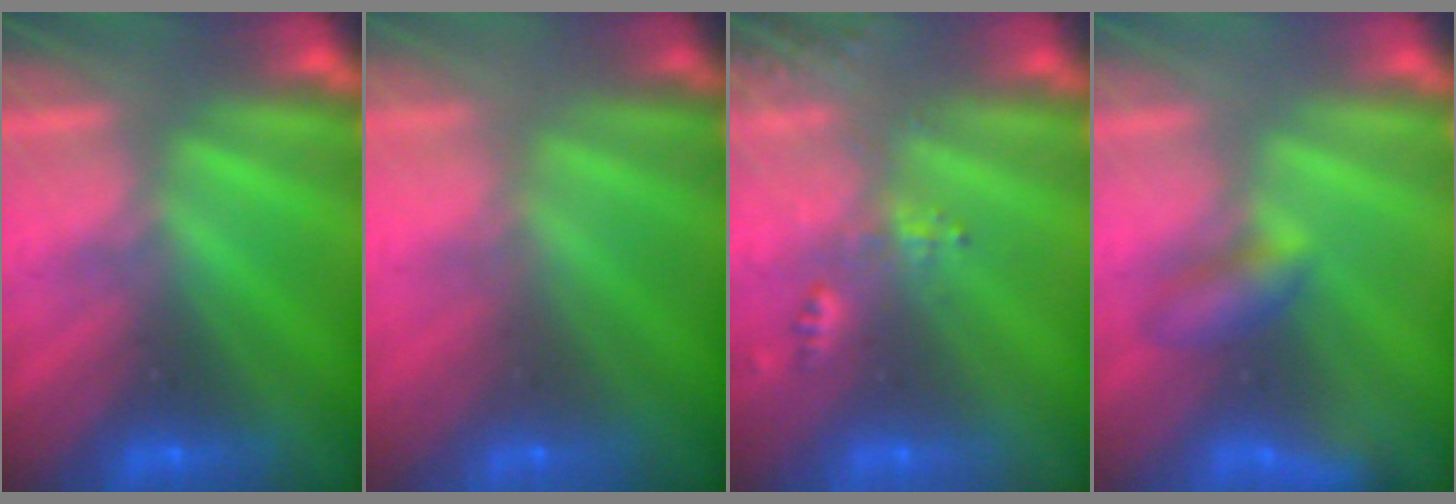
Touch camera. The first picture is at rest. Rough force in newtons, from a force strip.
{"total": 7.3}
{"total": 2.4}
{"total": 2.1}